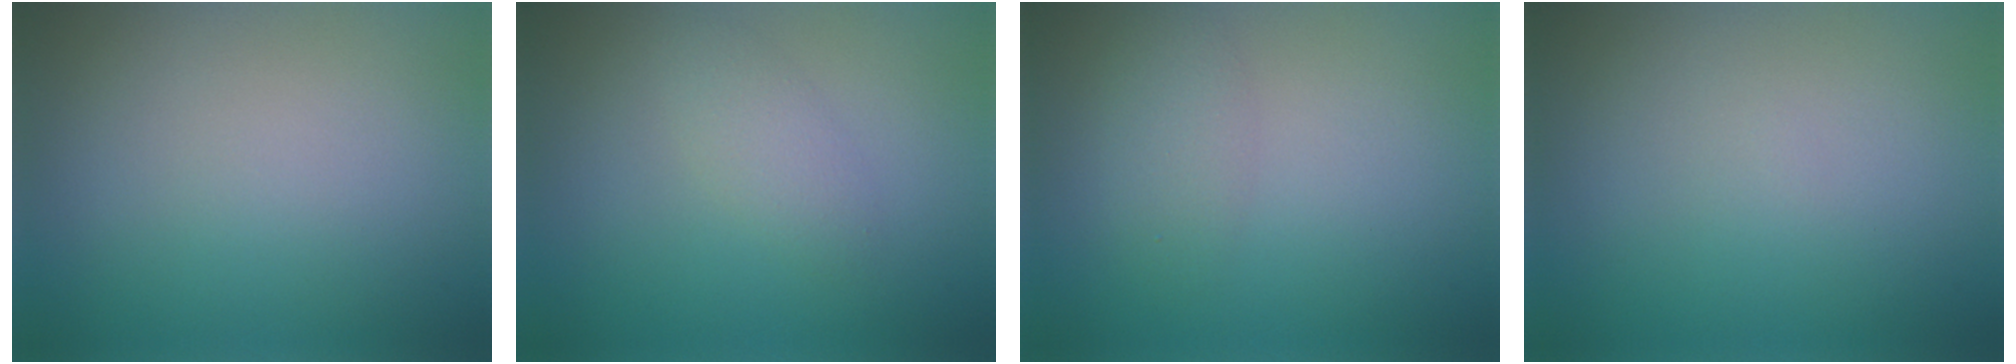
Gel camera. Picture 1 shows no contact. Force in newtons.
{"total": 1.7, "press": 1.7, "slide": 0.1}
{"total": 1.8, "press": 1.8, "slide": 0.1}
{"total": 0.0}